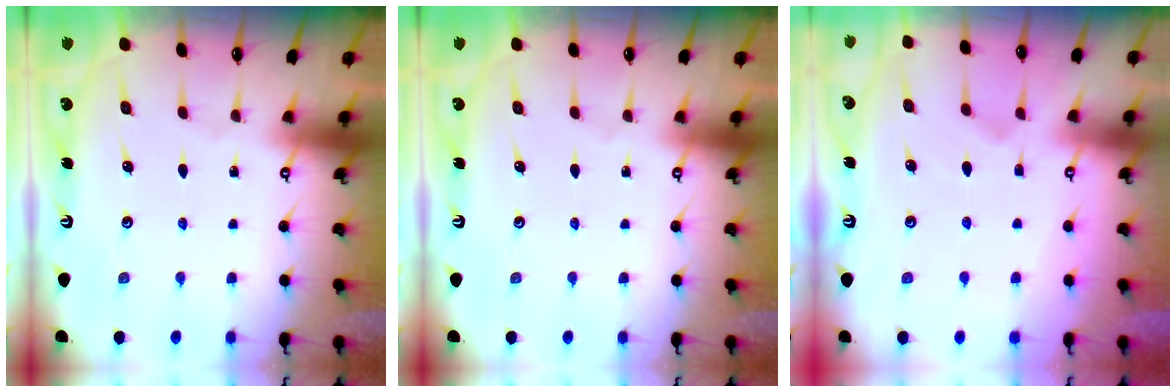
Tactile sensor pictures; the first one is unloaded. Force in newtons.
{"total": 0.0}
{"total": 3.5, "press": 3.3, "slide": 1.1}